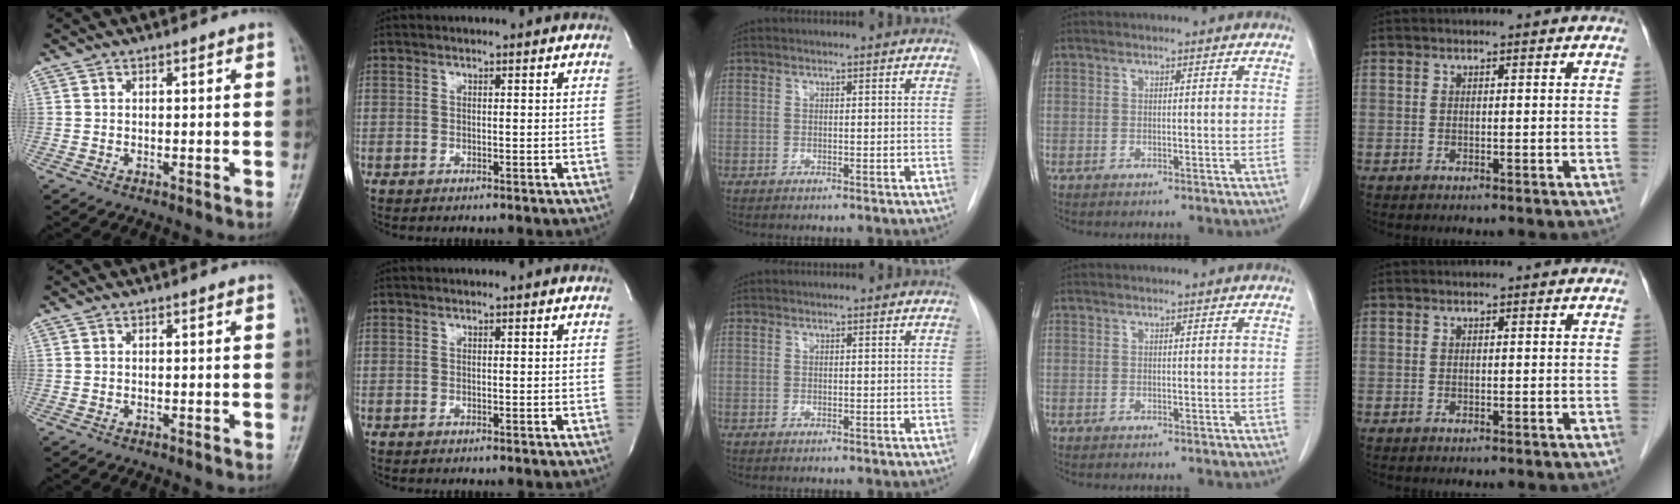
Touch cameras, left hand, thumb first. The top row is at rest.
{}